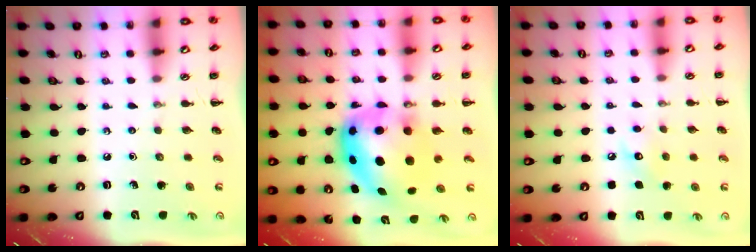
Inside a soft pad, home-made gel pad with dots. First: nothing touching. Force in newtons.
{"total": 10.7, "press": 10.5, "slide": 2.5}
{"total": 7.0, "press": 6.8, "slide": 1.6}